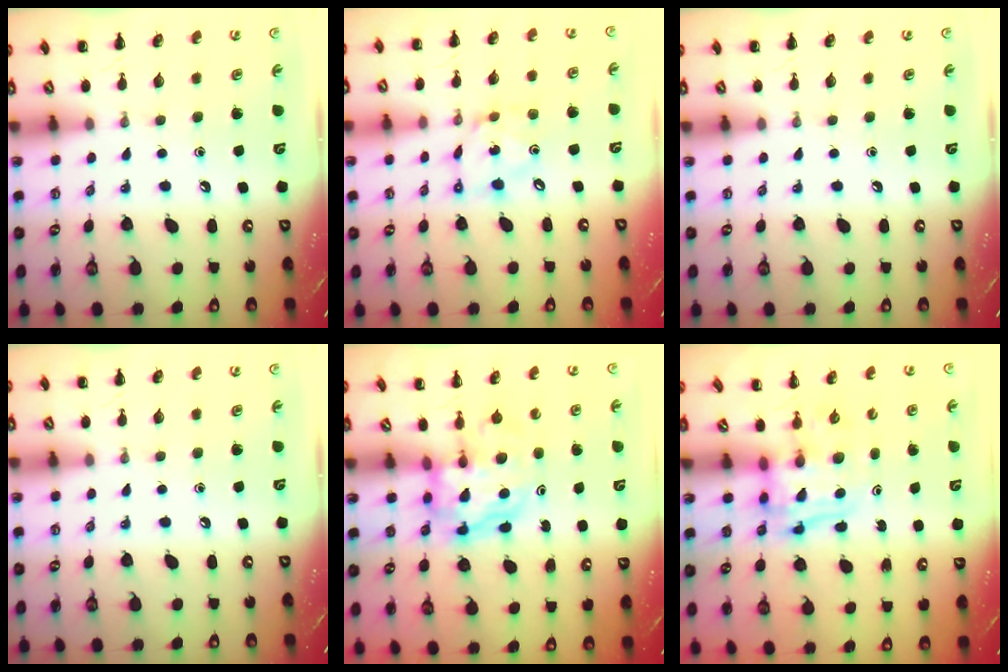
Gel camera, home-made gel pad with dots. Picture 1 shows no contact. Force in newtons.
{"total": 6.4, "press": 6.3, "slide": 1.2}
{"total": 0.0}
{"total": 0.0}
{"total": 5.0, "press": 4.9, "slide": 1.2}
{"total": 3.3, "press": 3.2, "slide": 0.6}